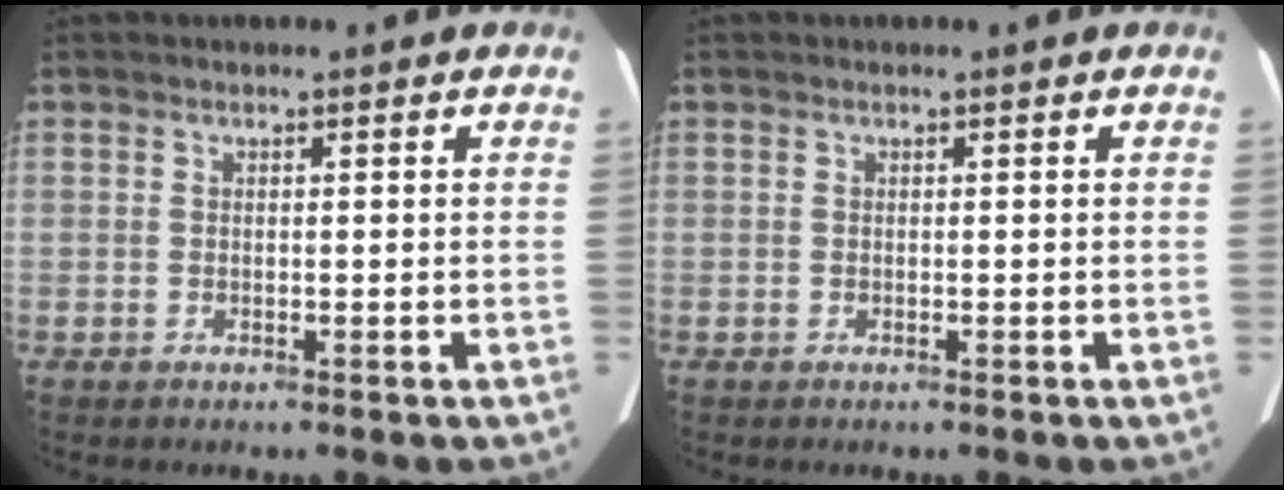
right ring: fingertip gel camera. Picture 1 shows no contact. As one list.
[{"total": 0.0}]